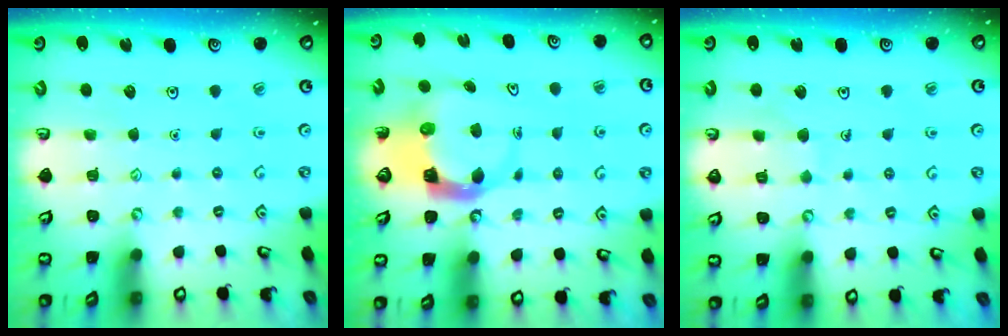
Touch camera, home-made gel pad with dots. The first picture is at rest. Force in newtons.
{"total": 5.1, "press": 5.0, "slide": 0.7}
{"total": 5.4, "press": 5.3, "slide": 0.4}